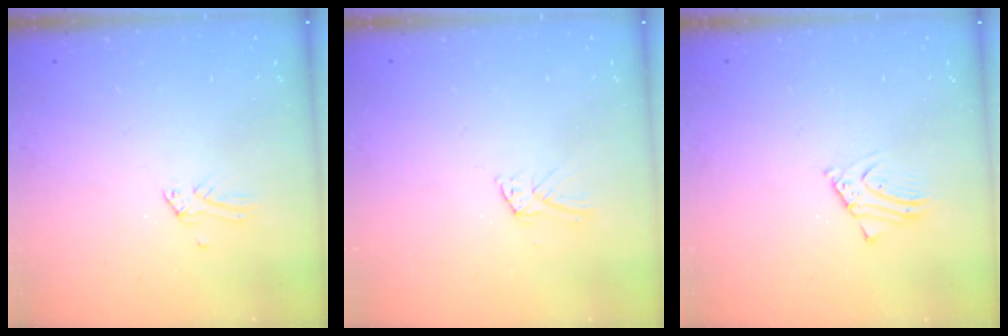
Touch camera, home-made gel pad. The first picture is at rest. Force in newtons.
{"total": 4.4, "press": 4.4, "slide": 0.5}
{"total": 2.4, "press": 2.4, "slide": 0.2}